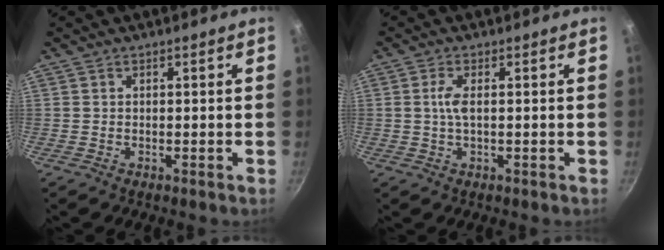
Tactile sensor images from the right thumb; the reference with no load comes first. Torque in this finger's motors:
{"motor_torque": [0.38, 0.51, 0.26, -0.72, 0.14]}